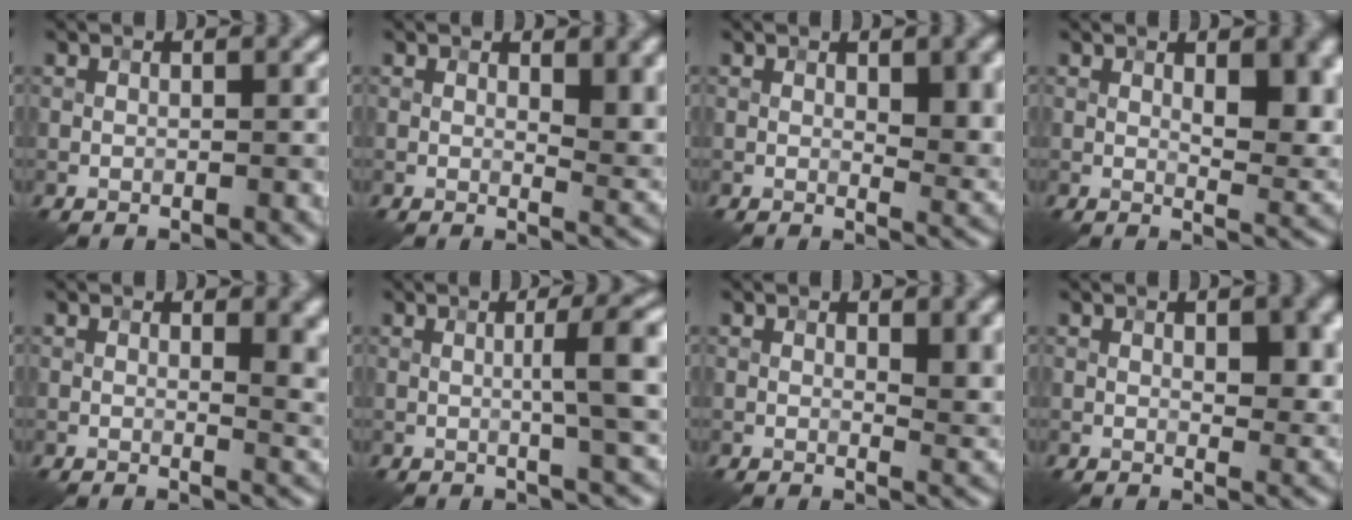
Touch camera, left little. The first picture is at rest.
{"total": 4.6, "force": [1.2, 1.6, 4.1], "torque": [-0.051, -0.003, 0.020]}
{"total": 5.0, "force": [0.9, 1.8, 4.6], "torque": [-0.057, -0.003, 0.017]}
{"total": 6.6, "force": [1.5, 2.7, 5.8], "torque": [-0.077, -0.003, 0.029]}
{"total": 5.2, "force": [1.3, 2.2, 4.6], "torque": [-0.035, -0.002, 0.019]}
{"total": 5.7, "force": [0.3, 0.9, 5.6], "torque": [-0.081, 0.012, 0.004]}
{"total": 3.9, "force": [1.1, 1.2, 3.6], "torque": [-0.045, -0.003, 0.018]}
{"total": 4.4, "force": [0.9, 1.8, 3.9], "torque": [-0.046, 0.000, 0.018]}